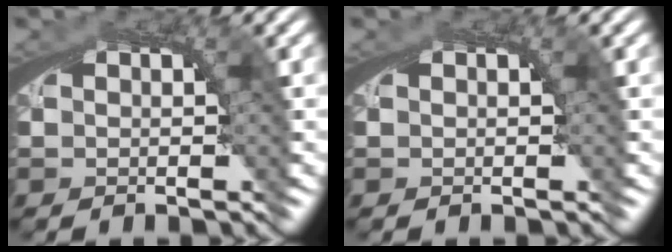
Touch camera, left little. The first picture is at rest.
{"total": 0.0}